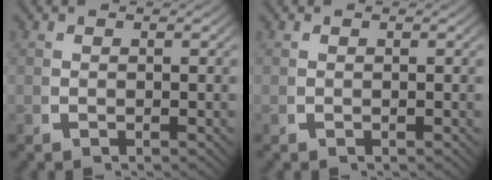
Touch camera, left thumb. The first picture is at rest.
{"total": 0.0}